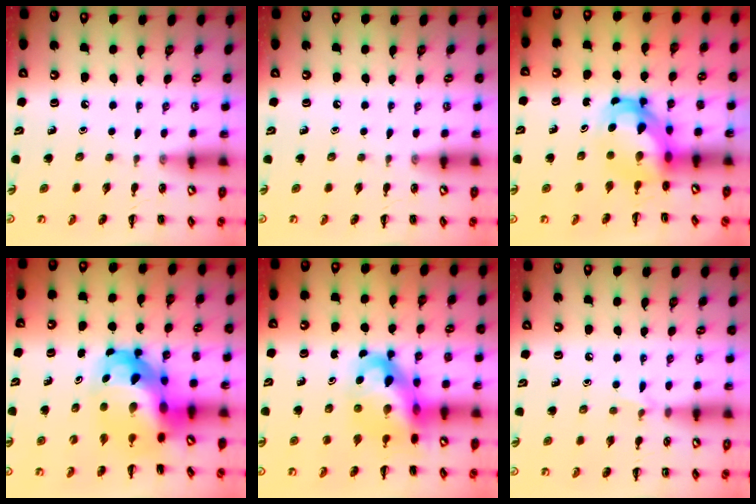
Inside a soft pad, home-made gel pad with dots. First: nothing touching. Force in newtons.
{"total": 0.0}
{"total": 5.8, "press": 5.7, "slide": 1.4}
{"total": 10.3, "press": 9.8, "slide": 3.0}
{"total": 10.1, "press": 9.8, "slide": 2.5}
{"total": 4.4, "press": 4.1, "slide": 1.6}